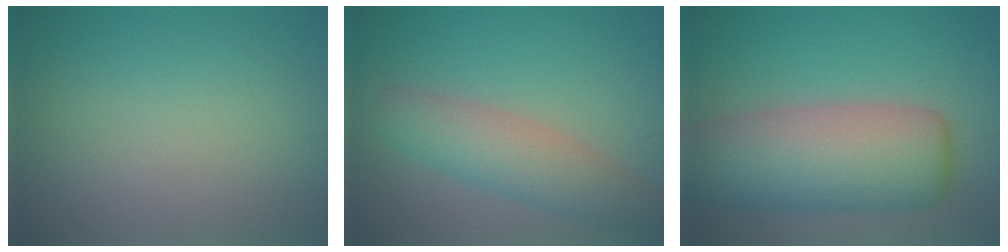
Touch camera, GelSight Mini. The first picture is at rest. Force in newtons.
{"total": 4.7, "press": 4.6, "slide": 0.3}
{"total": 9.9, "press": 9.9, "slide": 0.5}